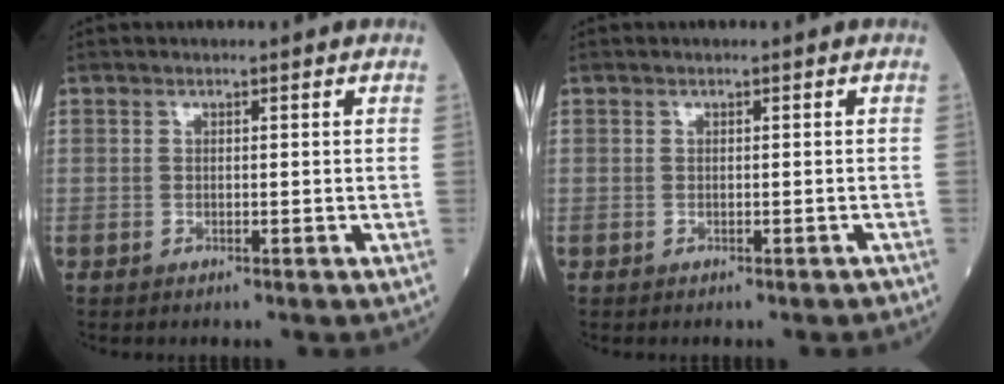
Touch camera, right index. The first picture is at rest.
{"total": 0.8, "force": [-0.7, 0.2, 0.3], "torque": [-0.006, -0.001, -0.008]}